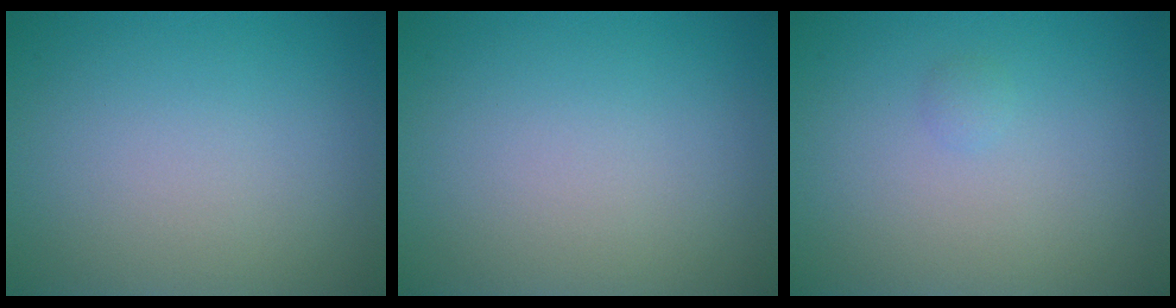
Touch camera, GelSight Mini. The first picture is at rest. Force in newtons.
{"total": 0.0}
{"total": 0.5, "press": 0.5, "slide": 0.0}